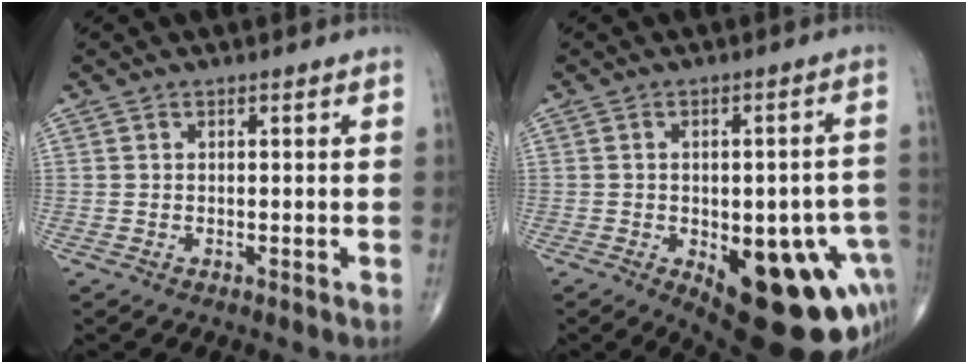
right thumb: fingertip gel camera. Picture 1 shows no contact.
{"total": 22.3, "force": [-7.7, 9.5, 18.7], "torque": [-0.167, 0.013, -0.076]}